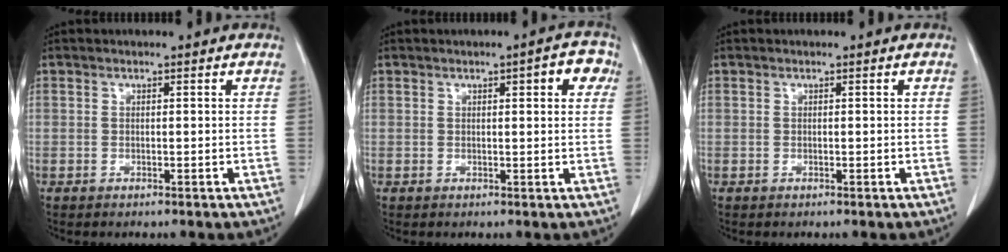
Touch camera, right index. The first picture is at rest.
{"total": 3.8, "force": [1.5, 0.9, 3.4], "torque": [-0.039, 0.009, 0.015]}
{"total": 0.0}